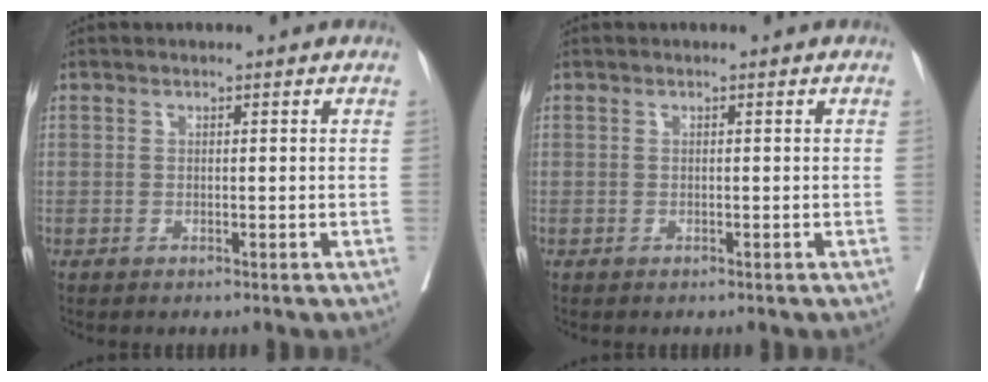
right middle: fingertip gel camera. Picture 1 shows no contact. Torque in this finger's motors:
{"motor_torque": [0.24, -0.14, 0.02, 0.01]}